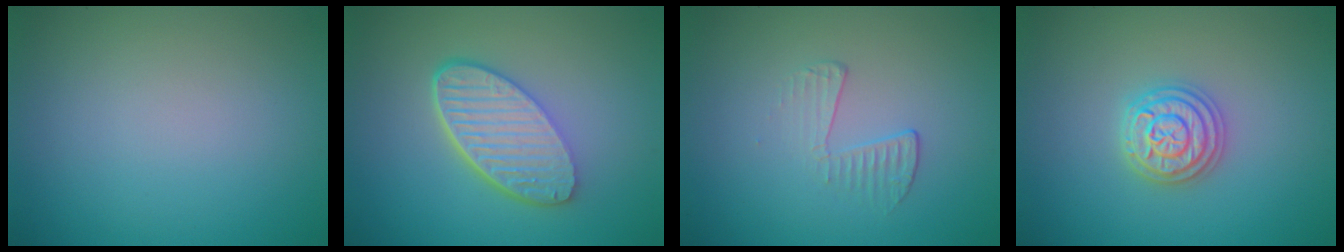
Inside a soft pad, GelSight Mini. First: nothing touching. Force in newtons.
{"total": 6.0, "press": 4.4, "slide": 4.1}
{"total": 1.8, "press": 0.5, "slide": 1.7}
{"total": 3.5, "press": 3.4, "slide": 0.6}